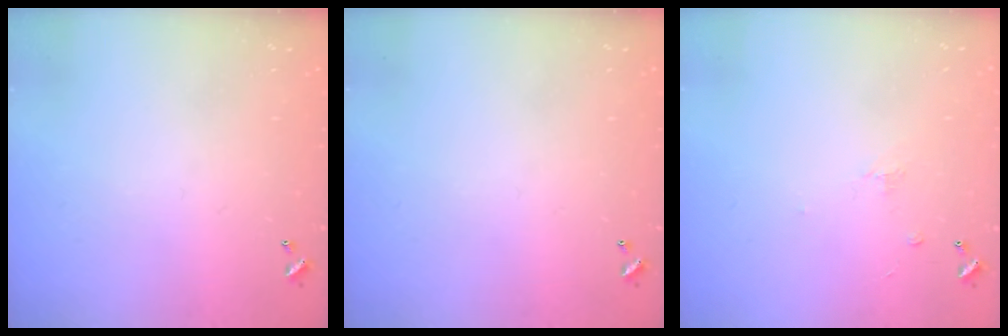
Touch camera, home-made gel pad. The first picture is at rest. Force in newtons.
{"total": 0.0}
{"total": 1.2, "press": 1.1, "slide": 0.6}